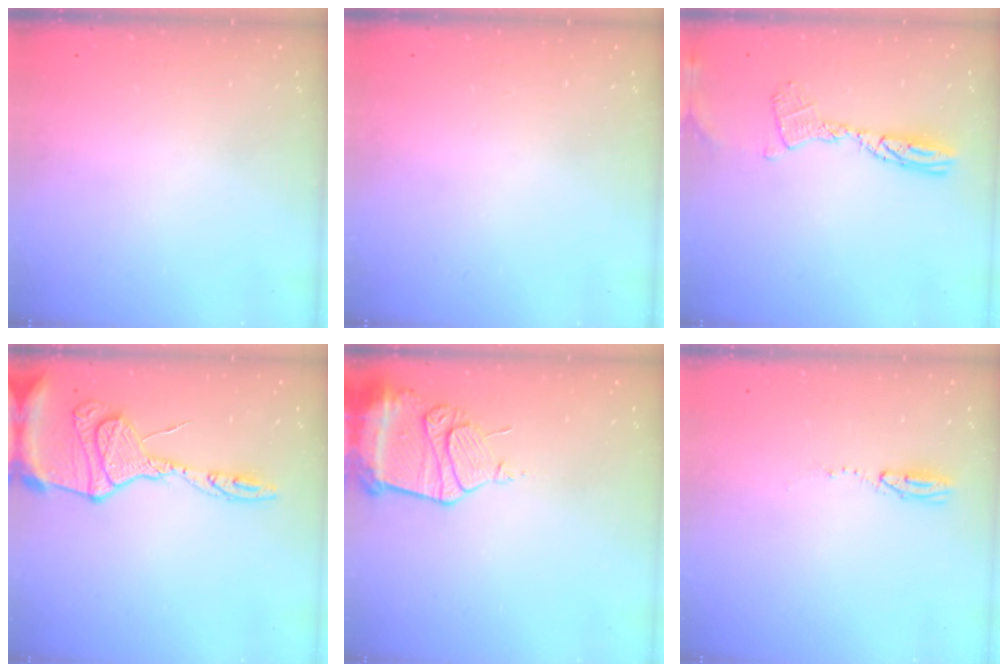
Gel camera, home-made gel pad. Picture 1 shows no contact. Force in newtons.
{"total": 0.0}
{"total": 10.3, "press": 10.3, "slide": 1.1}
{"total": 17.5, "press": 17.4, "slide": 1.6}
{"total": 13.6, "press": 13.5, "slide": 1.5}
{"total": 3.7, "press": 2.8, "slide": 2.4}